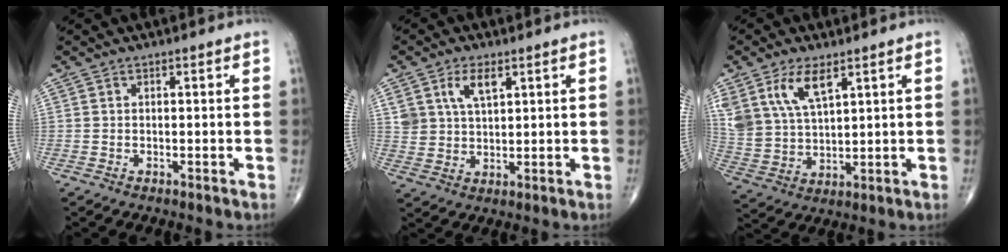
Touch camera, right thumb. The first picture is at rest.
{"total": 6.3, "force": [3.1, 3.4, 4.3], "torque": [-0.071, -0.013, 0.062]}
{"total": 11.4, "force": [6.2, 5.6, 7.8], "torque": [-0.153, -0.018, 0.134]}